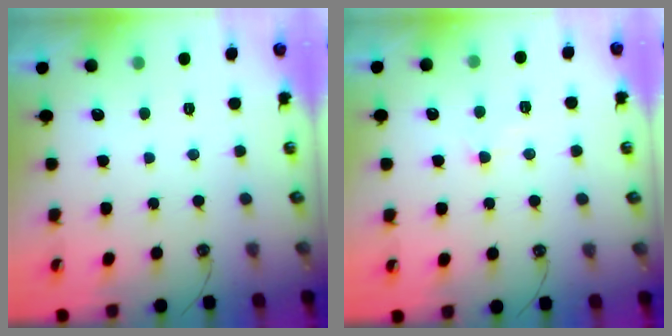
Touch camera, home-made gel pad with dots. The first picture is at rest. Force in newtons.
{"total": 0.9, "press": 0.7, "slide": 0.5}